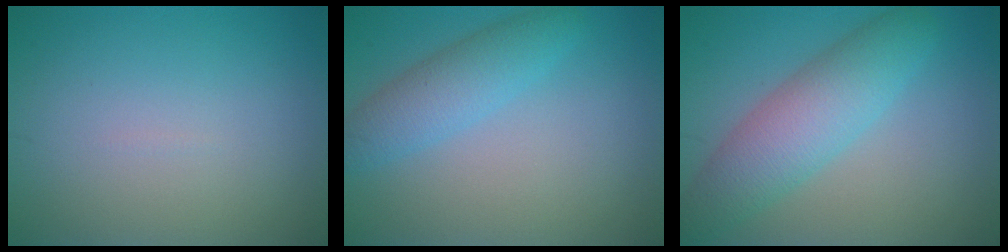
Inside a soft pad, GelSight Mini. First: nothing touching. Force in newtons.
{"total": 3.5, "press": 3.5, "slide": 0.2}
{"total": 5.8, "press": 5.8, "slide": 0.2}